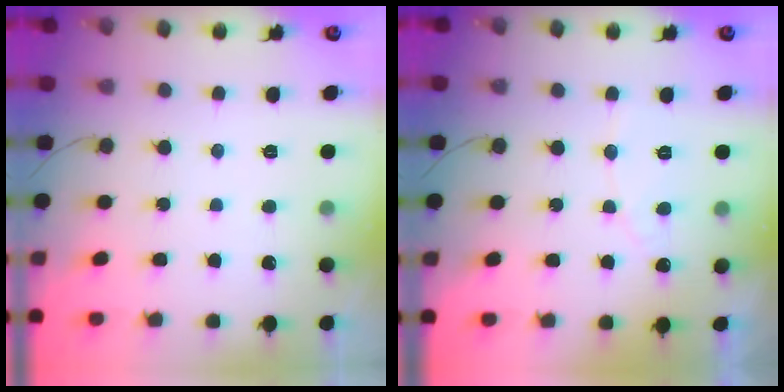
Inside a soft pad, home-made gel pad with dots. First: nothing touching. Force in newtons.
{"total": 4.1, "press": 4.1, "slide": 0.3}